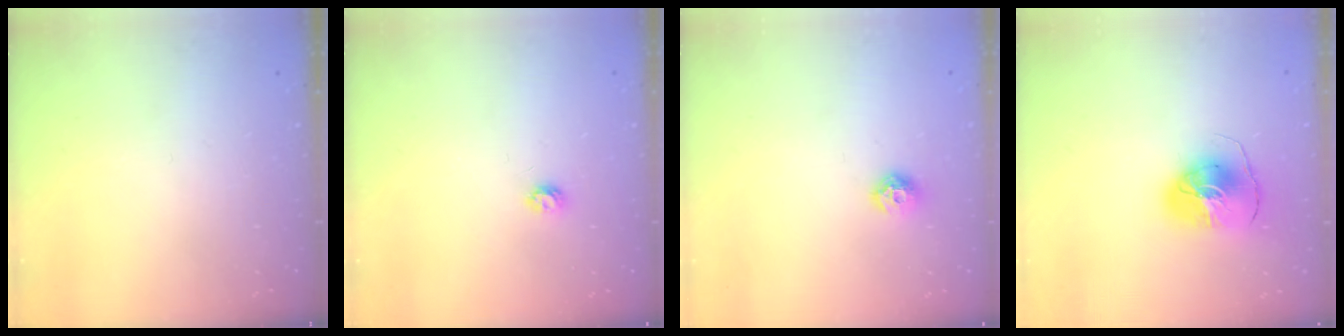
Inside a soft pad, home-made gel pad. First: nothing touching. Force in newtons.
{"total": 4.2, "press": 4.2, "slide": 0.5}
{"total": 7.0, "press": 6.9, "slide": 0.9}
{"total": 10.5, "press": 10.5, "slide": 1.3}